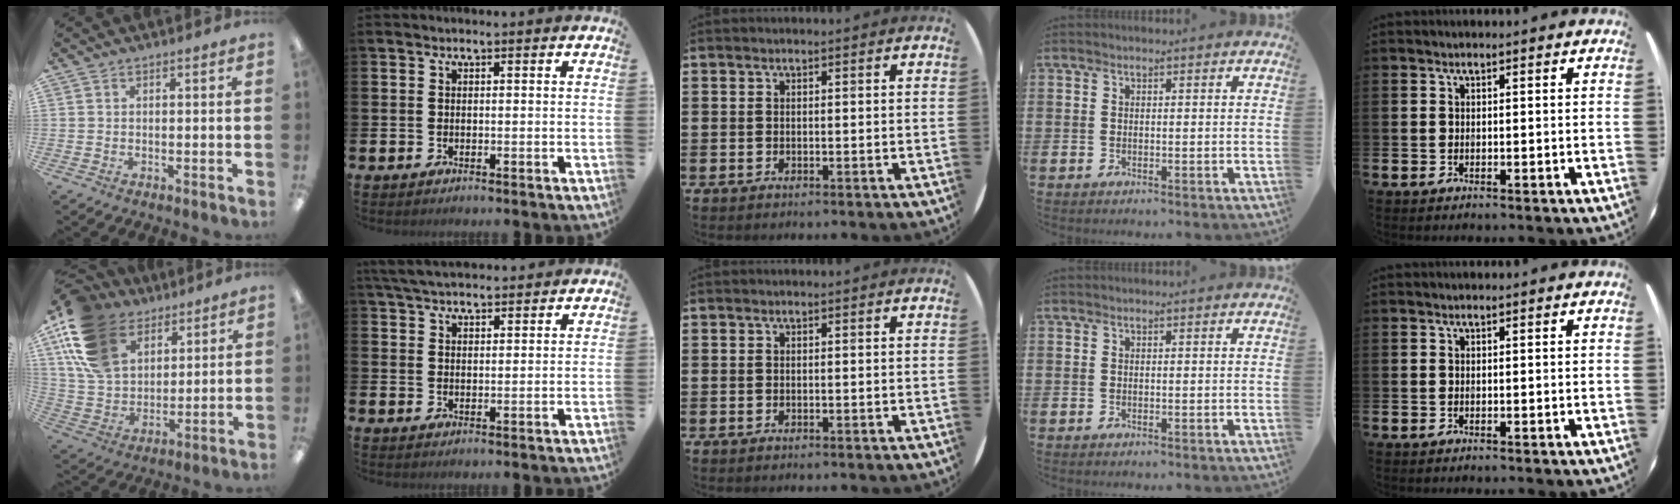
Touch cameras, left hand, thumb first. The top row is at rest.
{"thumb": {"total": 19.1, "force": [10.5, 12.6, 9.7], "torque": [-0.219, -0.031, 0.203]}, "index": {"total": 4.8, "force": [4.6, 1.0, 1.1], "torque": [-0.036, -0.012, 0.085]}}